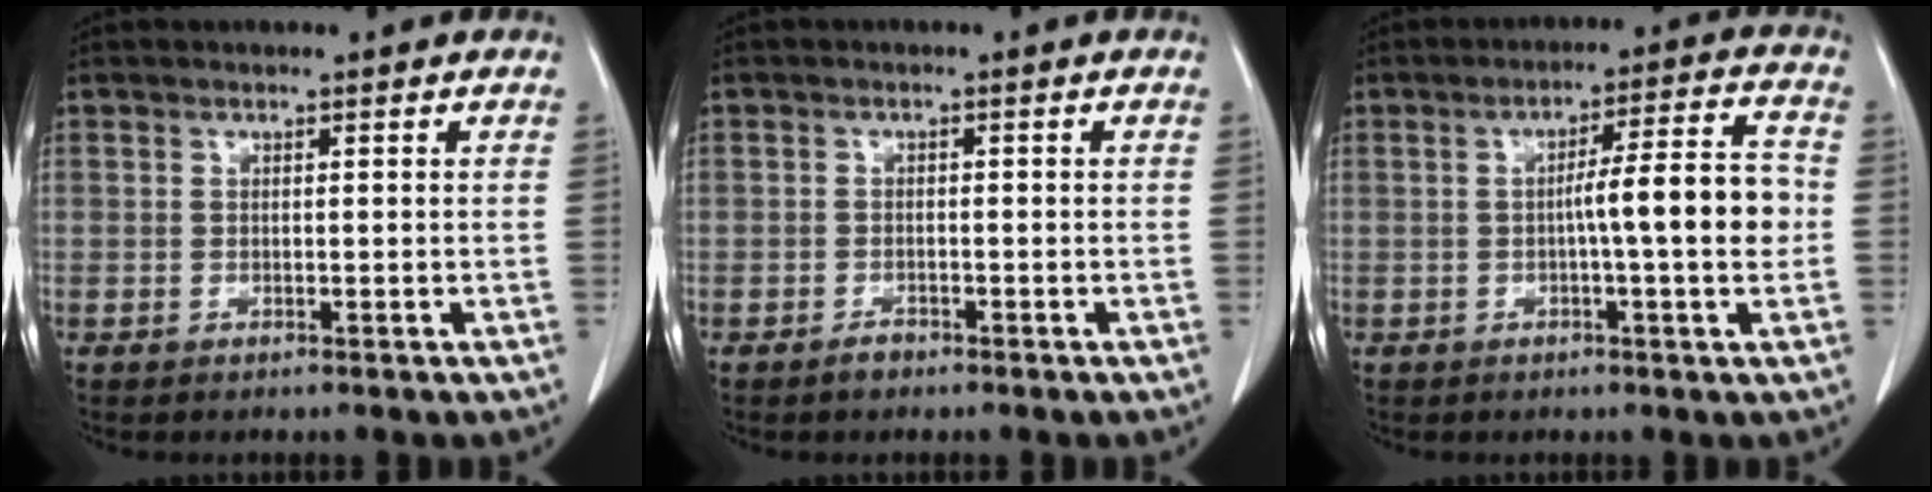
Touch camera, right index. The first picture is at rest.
{"total": 1.4, "force": [-1.1, 0.8, 0.4], "torque": [-0.007, 0.002, -0.018]}
{"total": 9.3, "force": [-0.8, 0.3, 9.3], "torque": [-0.134, 0.016, -0.017]}